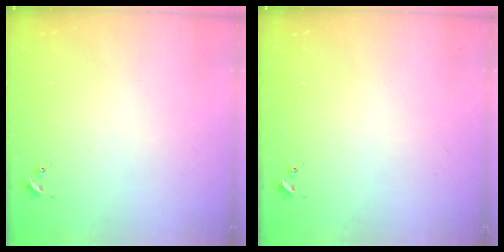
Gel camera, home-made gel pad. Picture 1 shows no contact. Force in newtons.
{"total": 0.0}